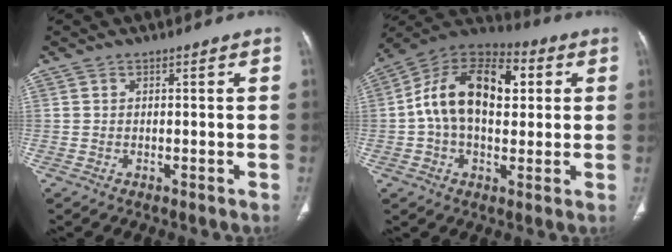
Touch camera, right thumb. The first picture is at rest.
{"total": 18.2, "force": [2.5, 11.3, 14.1], "torque": [-0.219, 0.030, 0.036]}